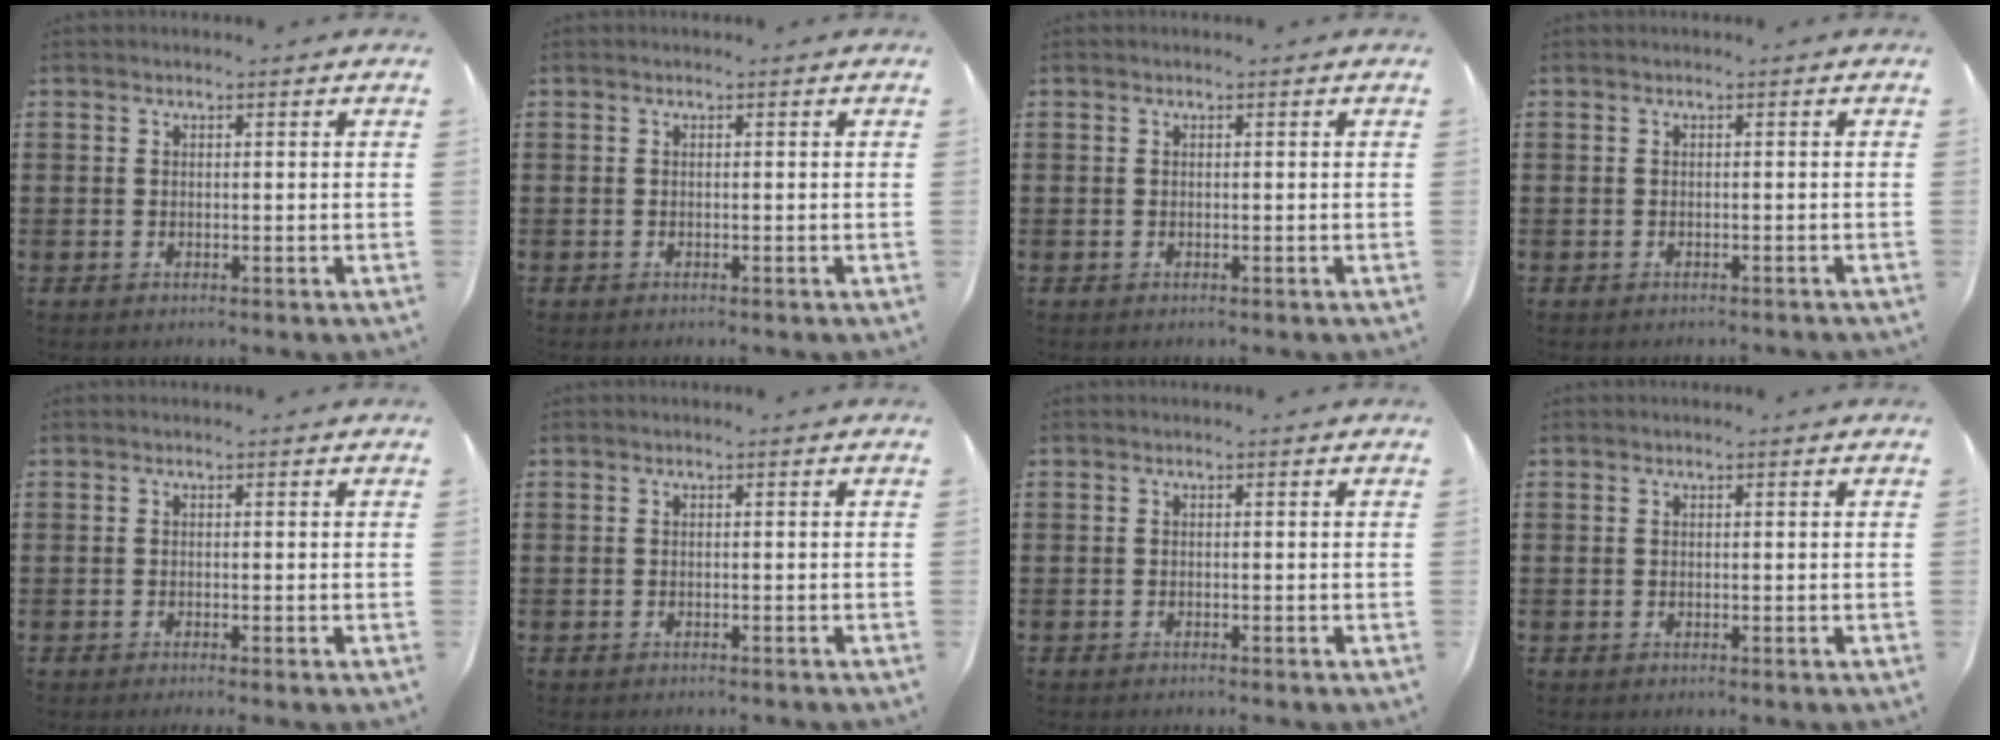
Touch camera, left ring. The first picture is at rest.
{"total": 0.0}
{"total": 0.0}
{"total": 0.6, "force": [-0.5, 0.0, 0.1], "torque": [-0.004, -0.003, -0.010]}
{"total": 0.6, "force": [-0.5, -0.1, 0.4], "torque": [-0.008, -0.001, -0.010]}
{"total": 0.5, "force": [-0.5, 0.0, 0.1], "torque": [-0.005, -0.003, -0.010]}
{"total": 0.6, "force": [-0.5, 0.0, 0.2], "torque": [-0.005, -0.003, -0.010]}
{"total": 0.0}